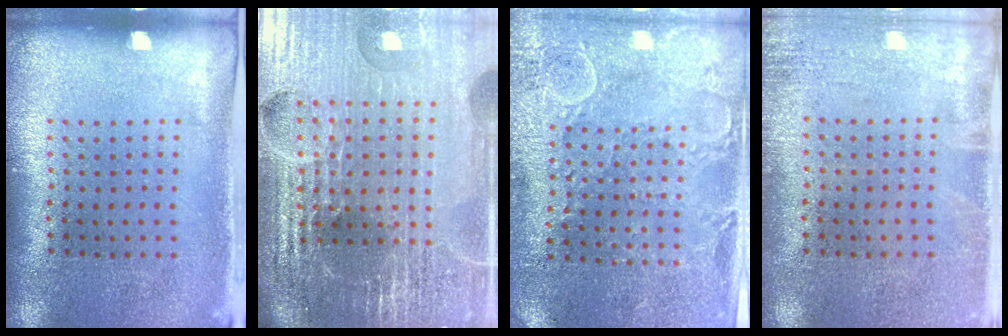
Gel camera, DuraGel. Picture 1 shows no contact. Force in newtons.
{"total": 6.7, "press": 5.9, "slide": 3.3}
{"total": 2.8, "press": 2.8, "slide": 0.5}
{"total": 1.5, "press": 1.5, "slide": 0.2}